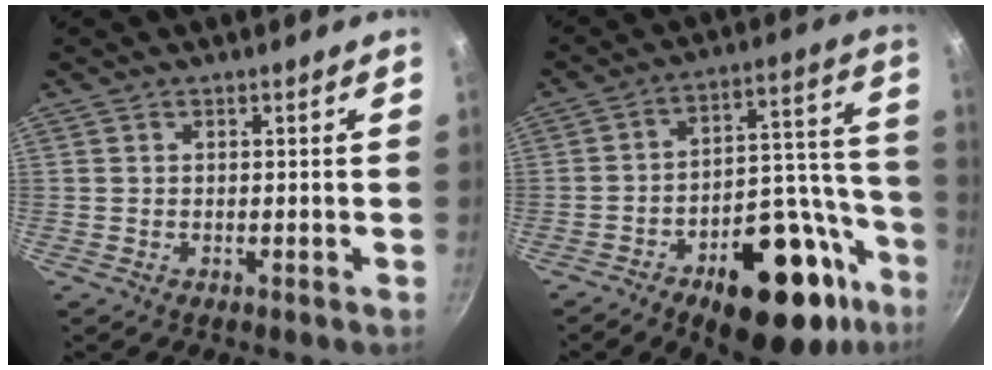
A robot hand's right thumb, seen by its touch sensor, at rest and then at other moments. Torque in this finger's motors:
{"motor_torque": [1.30, -0.54, 1.85, -0.92, 0.16]}